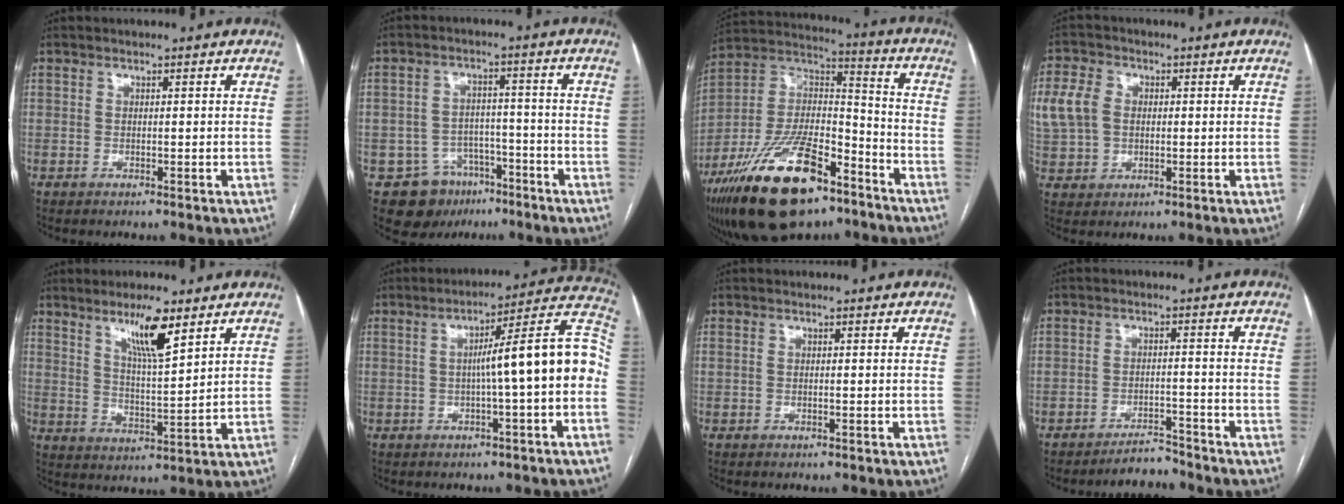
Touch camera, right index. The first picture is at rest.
{"total": 9.7, "force": [-5.7, 7.4, 2.3], "torque": [-0.035, 0.021, -0.079]}
{"total": 24.2, "force": [-15.4, 9.2, 16.3], "torque": [-0.316, 0.005, -0.266]}
{"total": 8.1, "force": [1.2, 6.4, 4.8], "torque": [-0.124, 0.019, 0.026]}
{"total": 8.4, "force": [5.4, 0.9, 6.5], "torque": [-0.115, -0.008, 0.095]}
{"total": 13.3, "force": [-1.0, 0.0, 13.3], "torque": [-0.177, 0.040, -0.020]}
{"total": 0.0}
{"total": 3.4, "force": [-3.4, 0.6, 0.1], "torque": [0.003, -0.005, -0.055]}